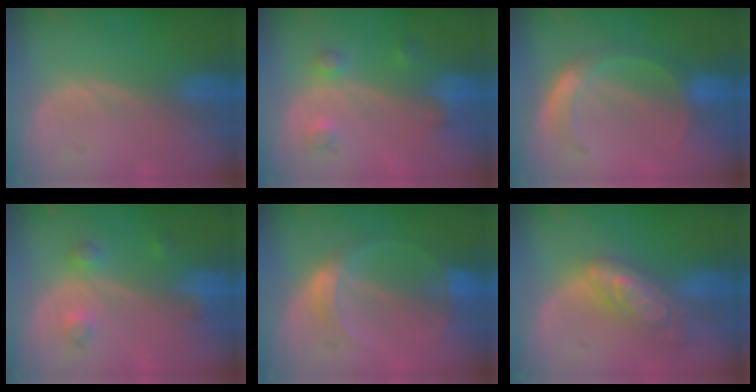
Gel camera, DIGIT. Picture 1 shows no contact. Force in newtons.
{"total": 3.6, "press": 3.3, "slide": 1.4}
{"total": 6.0, "press": 5.2, "slide": 3.0}
{"total": 3.5, "press": 3.2, "slide": 1.3}
{"total": 5.2, "press": 4.7, "slide": 2.0}
{"total": 7.2, "press": 7.2, "slide": 0.6}